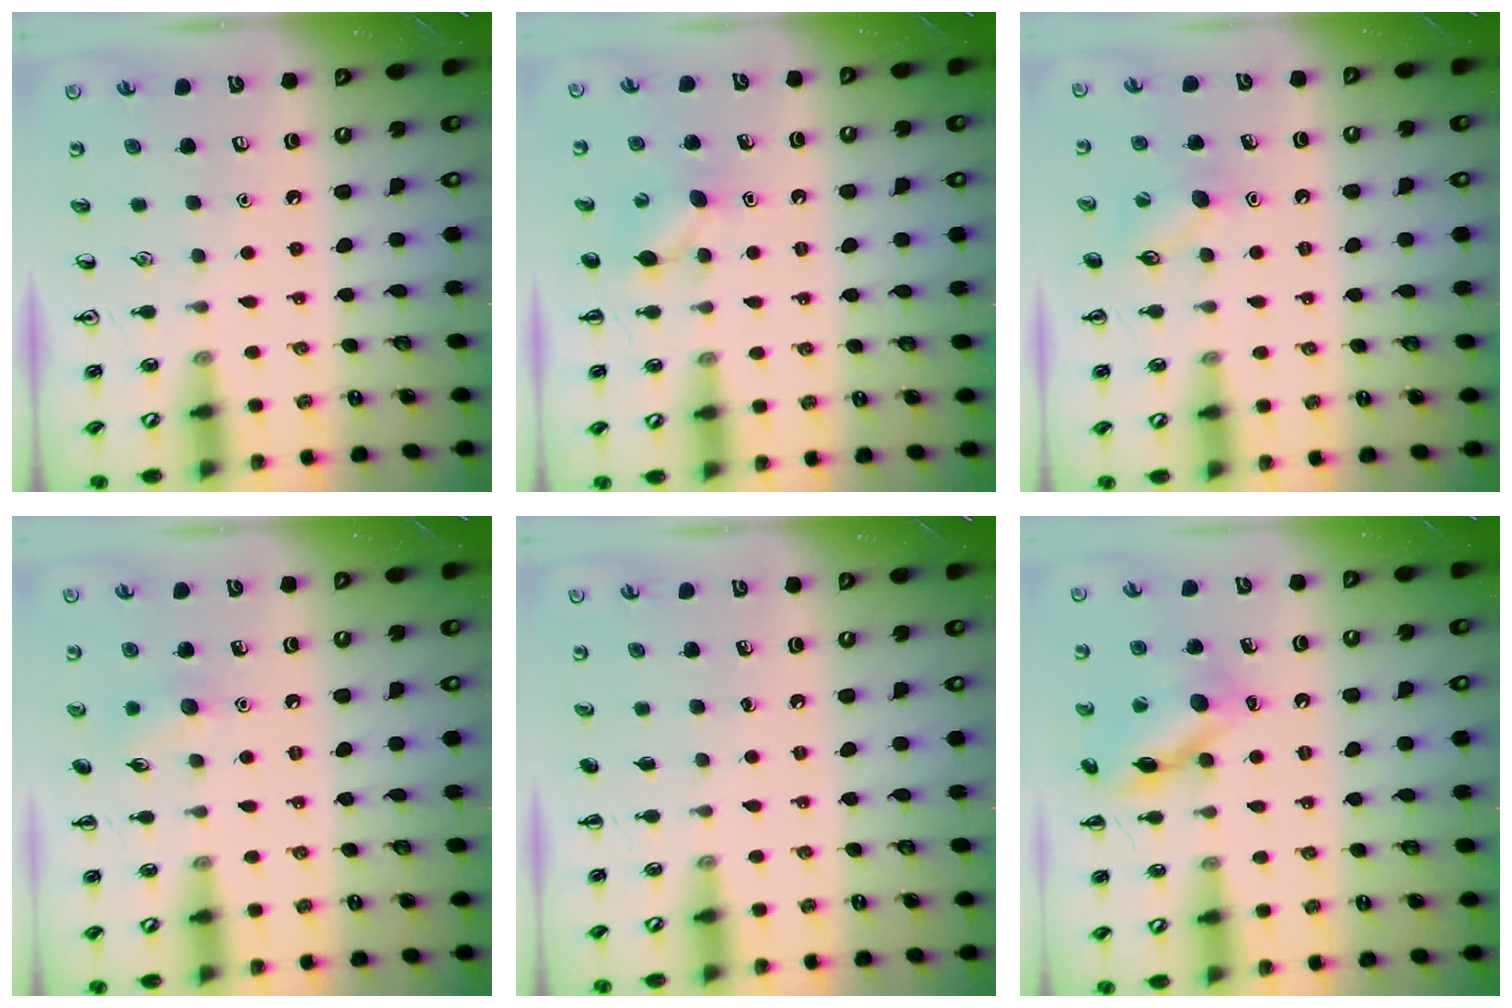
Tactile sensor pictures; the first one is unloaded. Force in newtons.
{"total": 6.3, "press": 6.1, "slide": 1.8}
{"total": 8.0, "press": 7.9, "slide": 1.6}
{"total": 6.6, "press": 6.4, "slide": 1.6}
{"total": 0.0}
{"total": 13.4, "press": 13.4, "slide": 0.9}